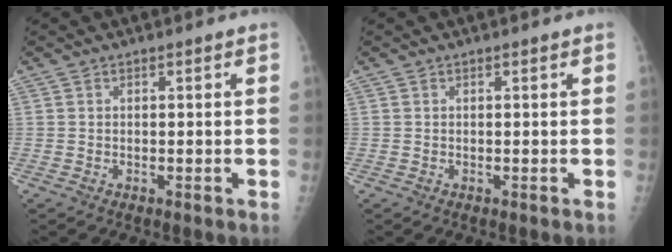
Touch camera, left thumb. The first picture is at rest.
{"total": 0.0}